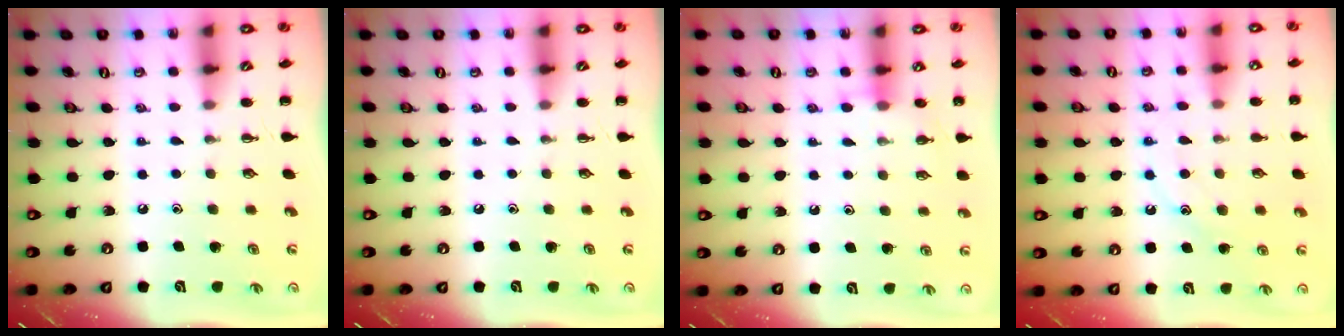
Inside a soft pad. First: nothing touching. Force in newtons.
{"total": 0.0}
{"total": 6.7, "press": 6.5, "slide": 1.3}
{"total": 11.5, "press": 11.4, "slide": 1.1}